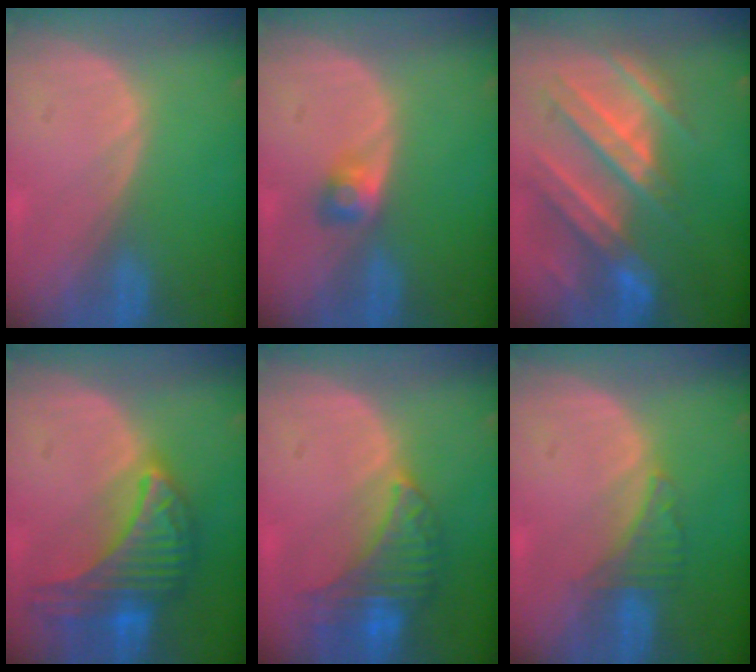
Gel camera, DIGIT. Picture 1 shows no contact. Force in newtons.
{"total": 2.5, "press": 2.4, "slide": 0.8}
{"total": 10.5, "press": 9.6, "slide": 4.3}
{"total": 9.9, "press": 9.9, "slide": 0.6}
{"total": 7.6, "press": 7.2, "slide": 2.5}
{"total": 3.2, "press": 3.2, "slide": 0.2}